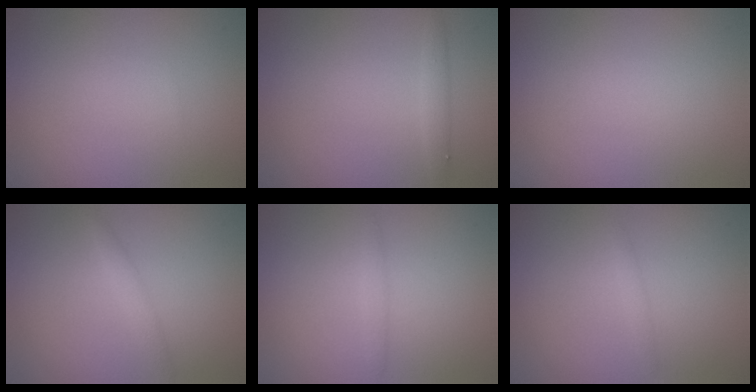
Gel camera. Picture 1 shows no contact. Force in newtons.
{"total": 1.1, "press": 1.1, "slide": 0.1}
{"total": 0.0}
{"total": 1.2, "press": 1.2, "slide": 0.1}
{"total": 0.7, "press": 0.7, "slide": 0.0}
{"total": 0.6, "press": 0.6, "slide": 0.0}